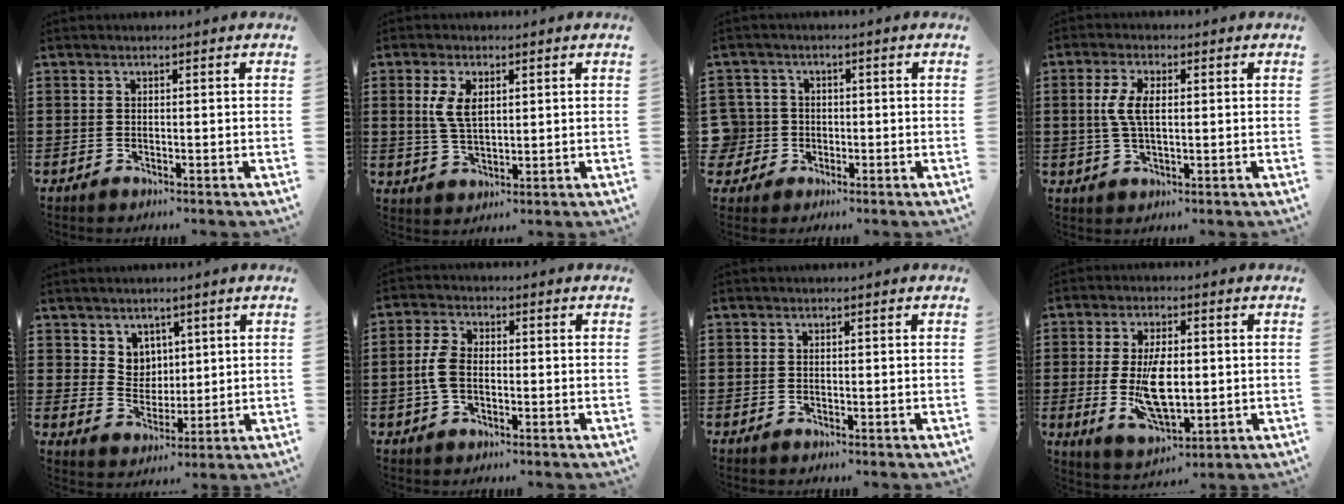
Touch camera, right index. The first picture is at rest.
{"total": 4.9, "force": [1.5, 2.1, 4.2], "torque": [-0.091, 0.006, 0.025]}
{"total": 3.8, "force": [-0.5, 3.7, 0.6], "torque": [-0.046, 0.005, -0.018]}
{"total": 4.9, "force": [0.6, 1.7, 4.5], "torque": [-0.101, 0.004, 0.006]}
{"total": 4.8, "force": [3.3, 3.4, 0.4], "torque": [-0.018, -0.001, 0.062]}
{"total": 4.1, "force": [-0.5, 2.2, 3.4], "torque": [-0.088, -0.004, -0.016]}
{"total": 0.0}
{"total": 9.3, "force": [-0.4, 4.3, 8.3], "torque": [-0.167, -0.006, -0.008]}